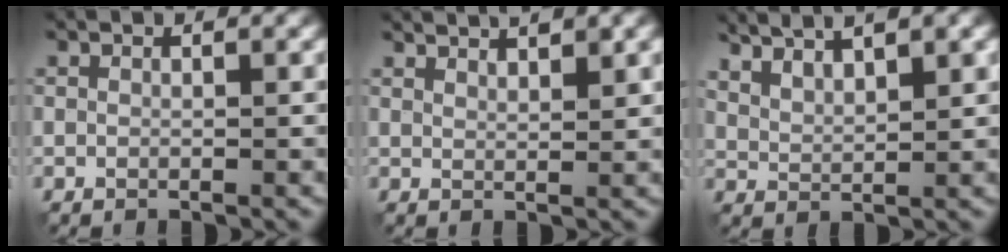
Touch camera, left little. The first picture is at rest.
{"total": 3.1, "force": [2.5, 0.6, 1.7], "torque": [-0.012, 0.004, 0.032]}
{"total": 6.0, "force": [4.6, 1.8, 3.4], "torque": [-0.053, 0.019, 0.064]}